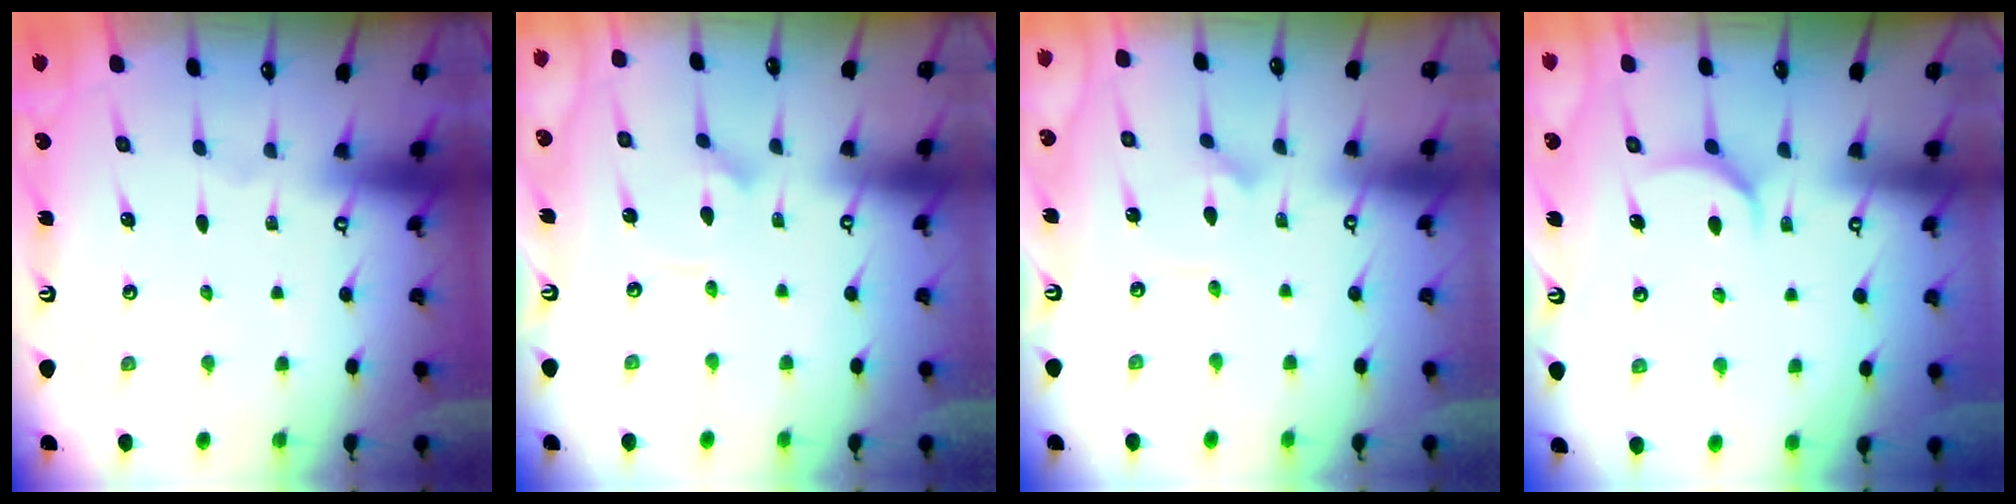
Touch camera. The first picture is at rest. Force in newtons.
{"total": 3.4, "press": 3.3, "slide": 0.3}
{"total": 4.0, "press": 4.0, "slide": 0.3}
{"total": 4.6, "press": 4.6, "slide": 0.5}